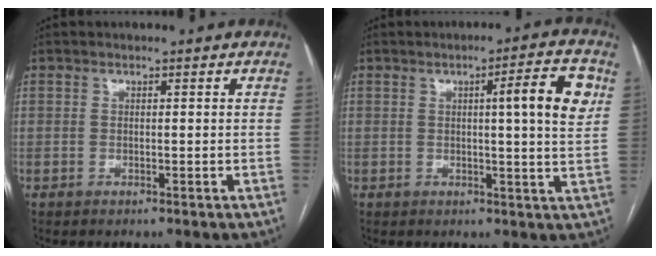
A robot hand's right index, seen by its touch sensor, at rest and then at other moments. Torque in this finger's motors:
{"motor_torque": [0.79, 0.54, 0.39, 0.08]}